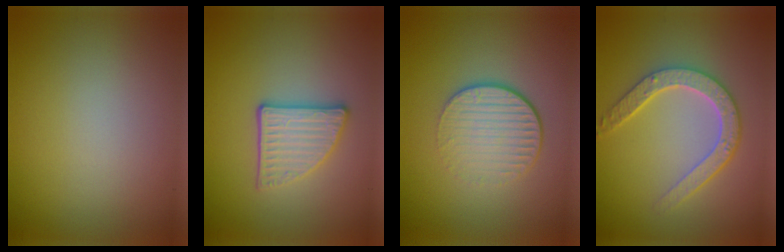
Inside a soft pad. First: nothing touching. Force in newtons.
{"total": 3.4, "press": 2.9, "slide": 1.7}
{"total": 4.5, "press": 2.8, "slide": 3.5}
{"total": 4.6, "press": 3.5, "slide": 2.9}